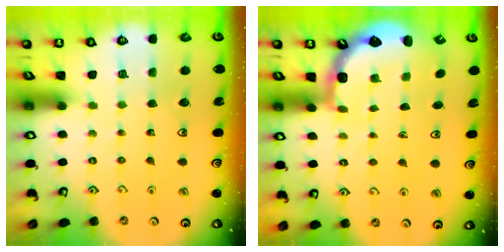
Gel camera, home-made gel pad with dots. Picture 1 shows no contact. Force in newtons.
{"total": 2.6, "press": 2.3, "slide": 1.3}